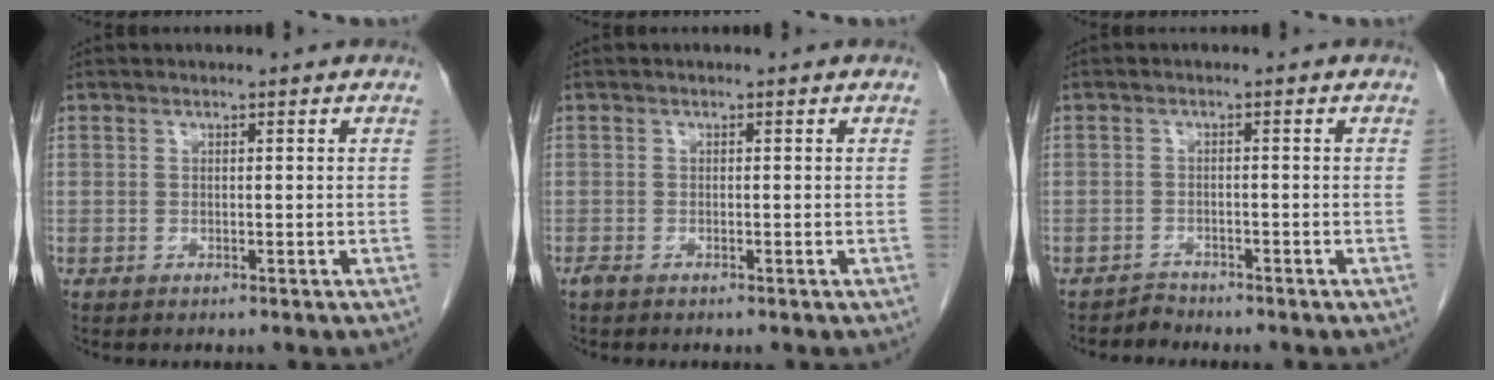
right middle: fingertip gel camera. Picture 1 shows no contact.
{"total": 0.7, "force": [-0.6, 0.2, 0.4], "torque": [-0.017, -0.003, -0.012]}
{"total": 0.9, "force": [-0.4, 0.2, -0.7], "torque": [0.017, -0.005, -0.007]}